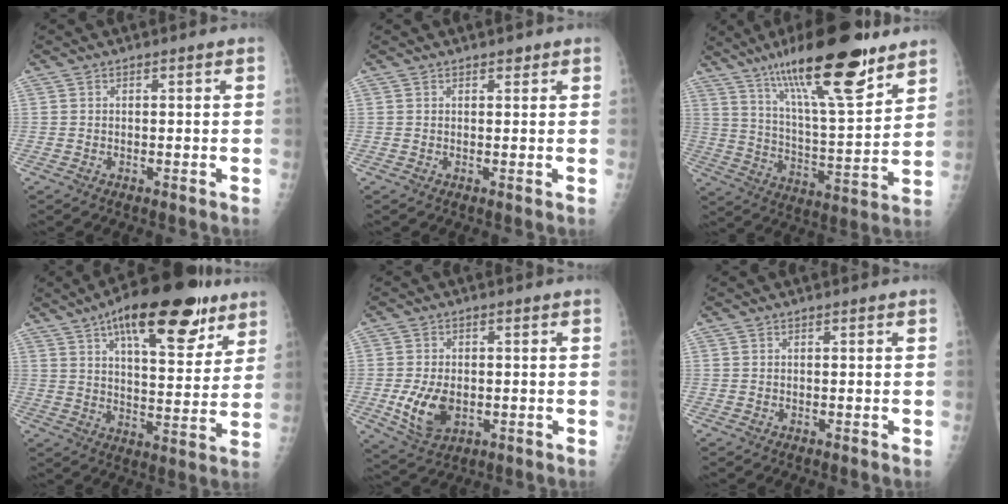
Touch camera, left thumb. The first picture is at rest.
{"total": 1.0, "force": [0.8, 0.5, 0.4], "torque": [-0.001, -0.004, 0.008]}
{"total": 22.4, "force": [14.4, 5.3, 16.2], "torque": [-0.249, -0.057, 0.240]}
{"total": 21.9, "force": [12.6, 8.4, 15.8], "torque": [-0.202, -0.031, 0.191]}
{"total": 8.2, "force": [-1.4, 5.4, 6.1], "torque": [-0.107, -0.007, -0.014]}
{"total": 0.0}